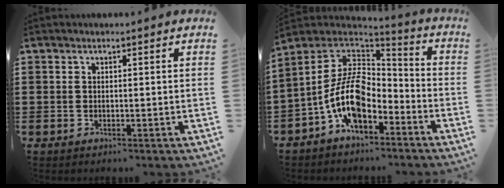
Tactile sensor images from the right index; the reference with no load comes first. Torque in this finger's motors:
{"motor_torque": [2.14, 0.00, 1.05, 0.20]}